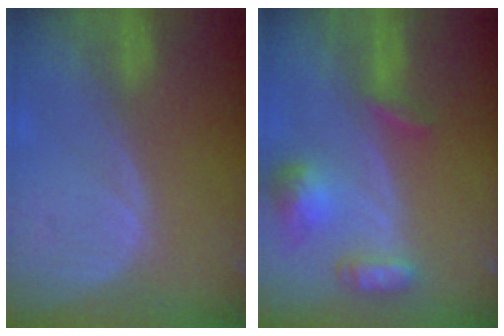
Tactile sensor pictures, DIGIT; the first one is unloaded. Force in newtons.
{"total": 6.8, "press": 6.4, "slide": 2.4}